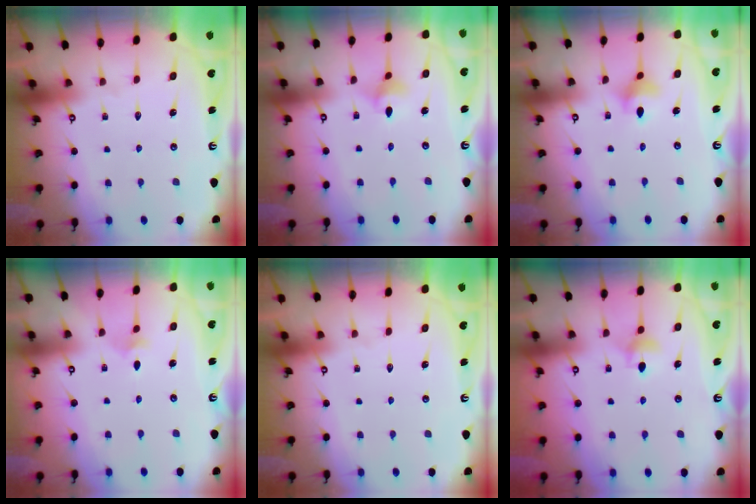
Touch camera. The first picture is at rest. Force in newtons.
{"total": 3.7, "press": 3.7, "slide": 0.7}
{"total": 4.8, "press": 4.5, "slide": 1.4}
{"total": 3.0, "press": 2.9, "slide": 0.8}
{"total": 0.0}
{"total": 4.7, "press": 4.6, "slide": 0.7}